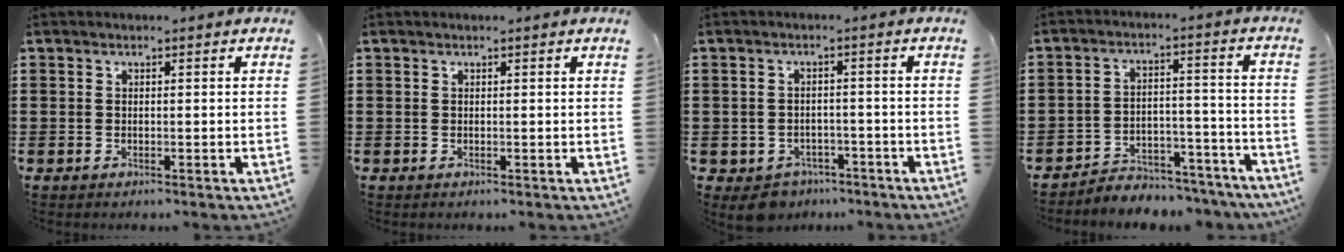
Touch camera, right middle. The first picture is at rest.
{"total": 0.0}
{"total": 3.1, "force": [-2.9, 1.2, 0.0], "torque": [-0.016, 0.001, -0.064]}
{"total": 4.9, "force": [-4.8, 0.9, 0.2], "torque": [-0.005, 0.014, -0.101]}